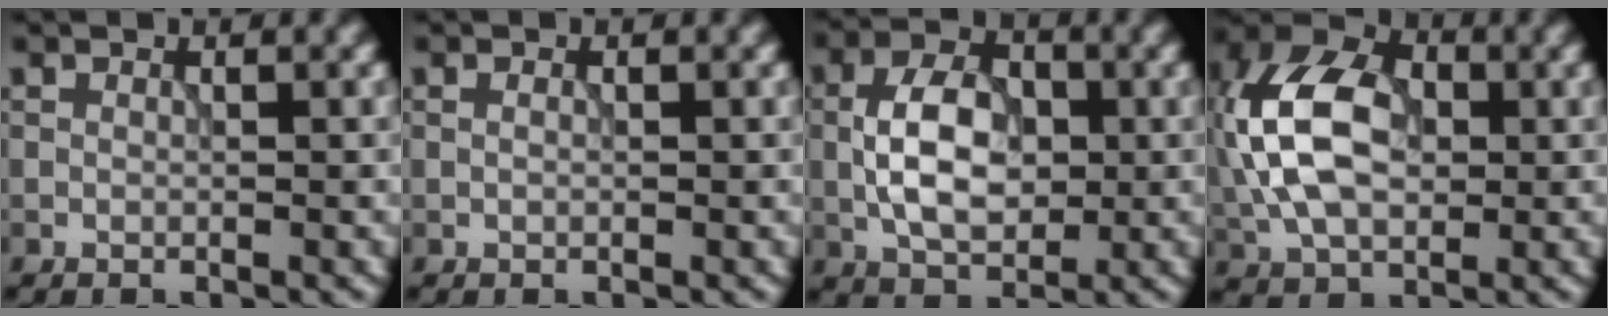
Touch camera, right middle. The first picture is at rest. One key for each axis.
{"total": 0.5, "fx": 0.1, "fy": 0.3, "fz": 0.4, "tx": -0.010, "ty": -0.001, "tz": 0.001}
{"total": 6.3, "fx": -0.4, "fy": 3.8, "fz": 5.0, "tx": -0.093, "ty": 0.005, "tz": -0.012}
{"total": 10.8, "fx": 0.4, "fy": 7.0, "fz": 8.2, "tx": -0.185, "ty": 0.025, "tz": -0.013}